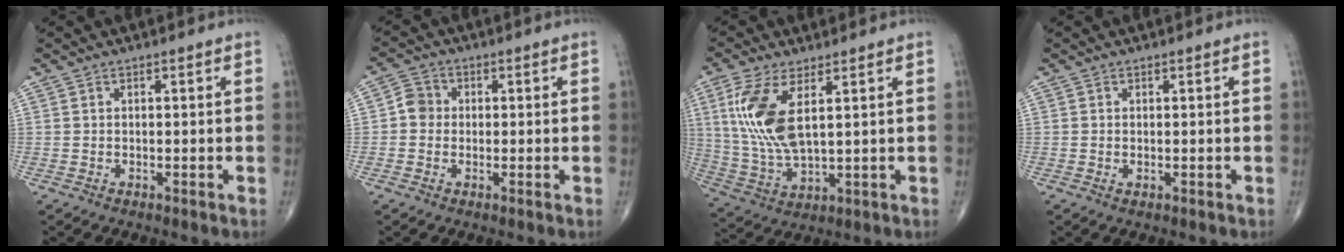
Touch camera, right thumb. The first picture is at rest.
{"total": 3.7, "force": [-0.2, 3.4, 1.4], "torque": [-0.007, 0.008, -0.011]}
{"total": 12.9, "force": [3.9, 5.3, 11.1], "torque": [-0.248, -0.014, 0.089]}
{"total": 0.5, "force": [0.0, 0.4, 0.4], "torque": [-0.010, -0.003, 0.000]}